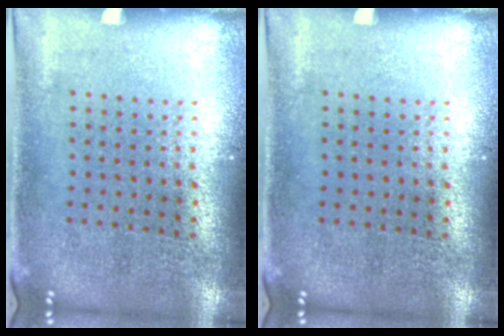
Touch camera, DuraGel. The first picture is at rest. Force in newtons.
{"total": 0.0}